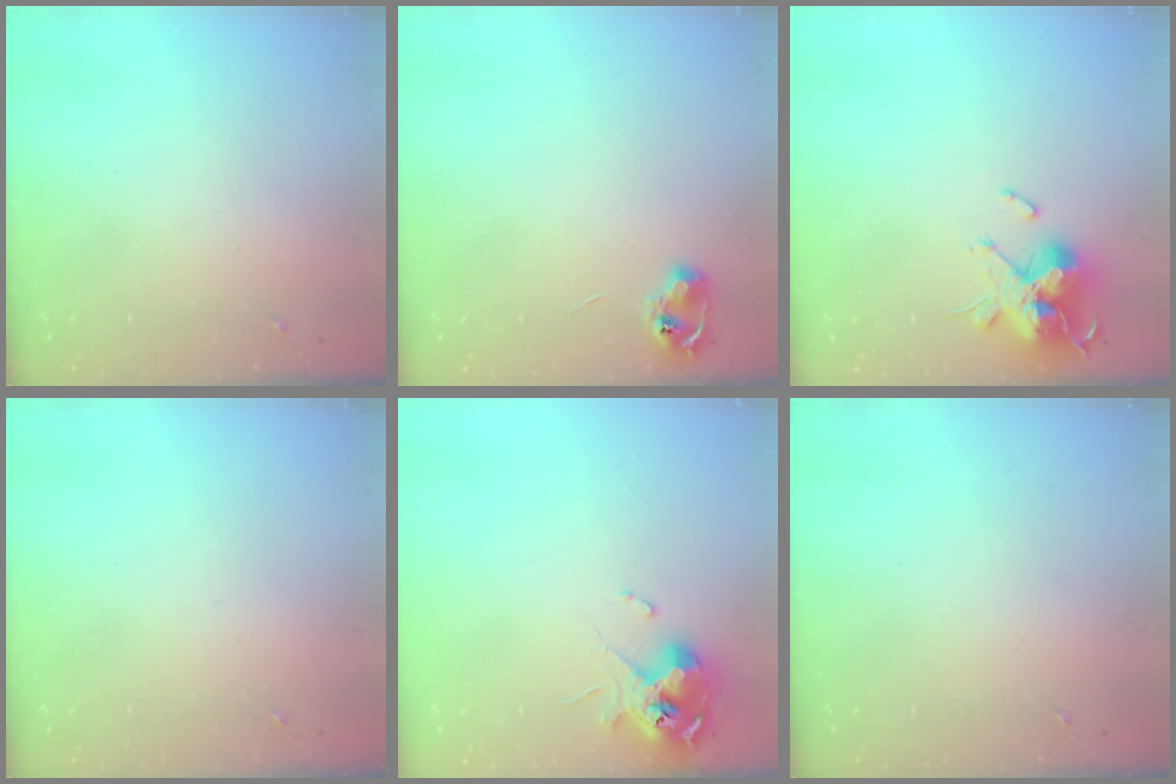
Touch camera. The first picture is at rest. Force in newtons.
{"total": 6.0, "press": 6.0, "slide": 0.7}
{"total": 15.3, "press": 15.1, "slide": 2.4}
{"total": 0.0}
{"total": 11.3, "press": 11.2, "slide": 1.5}
{"total": 0.0}